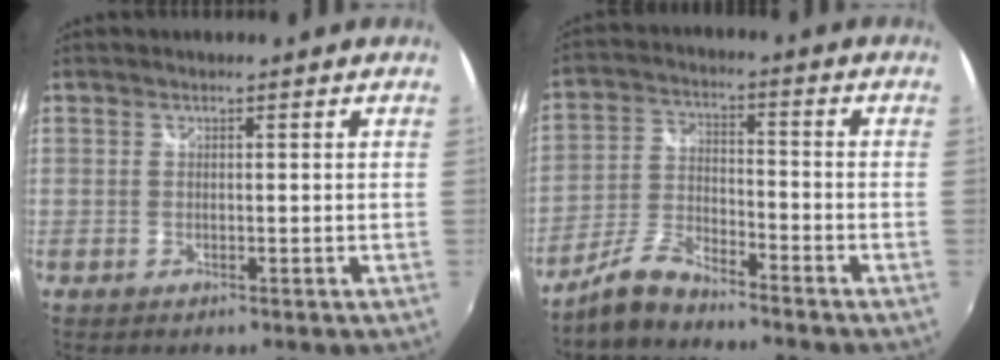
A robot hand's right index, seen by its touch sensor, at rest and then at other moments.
{"total": 7.2, "force": [-6.3, 1.5, 3.1], "torque": [-0.072, 0.010, -0.126]}